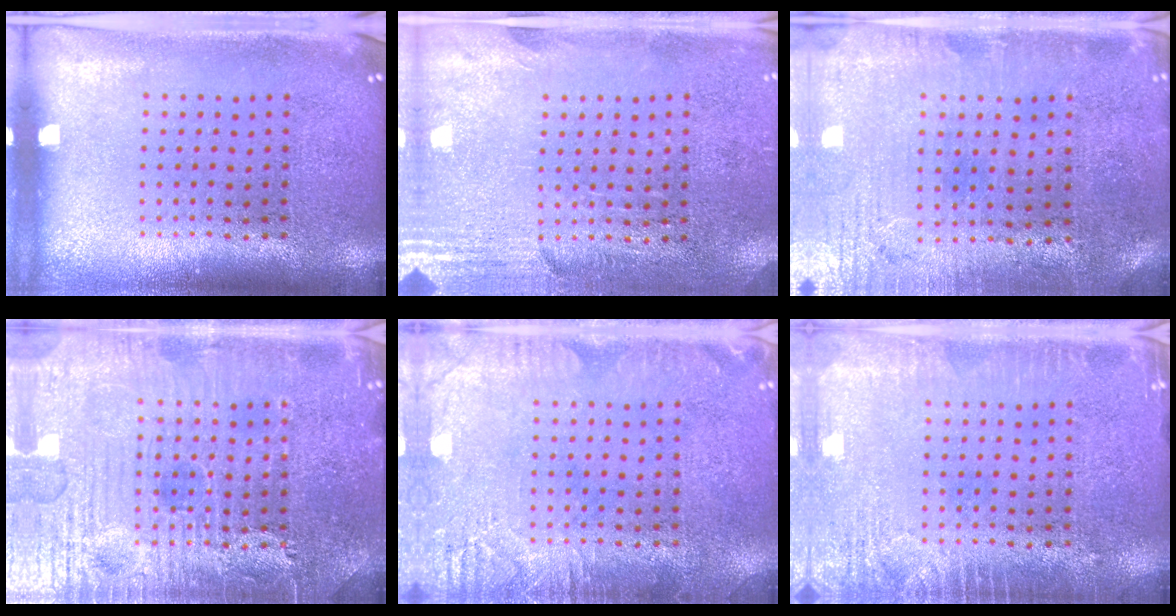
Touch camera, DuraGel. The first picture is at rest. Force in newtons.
{"total": 2.7, "press": 2.4, "slide": 1.4}
{"total": 0.6, "press": 0.4, "slide": 0.5}
{"total": 4.6, "press": 4.6, "slide": 0.4}
{"total": 2.8, "press": 2.7, "slide": 0.4}
{"total": 2.7, "press": 2.7, "slide": 0.4}